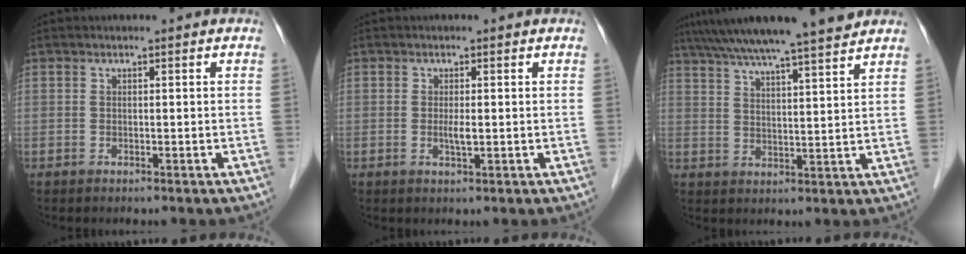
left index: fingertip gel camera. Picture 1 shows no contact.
{"total": 1.6, "force": [-0.1, 0.3, 1.6], "torque": [-0.034, -0.003, 0.000]}
{"total": 15.2, "force": [13.2, -0.2, 7.6], "torque": [-0.131, 0.025, 0.196]}